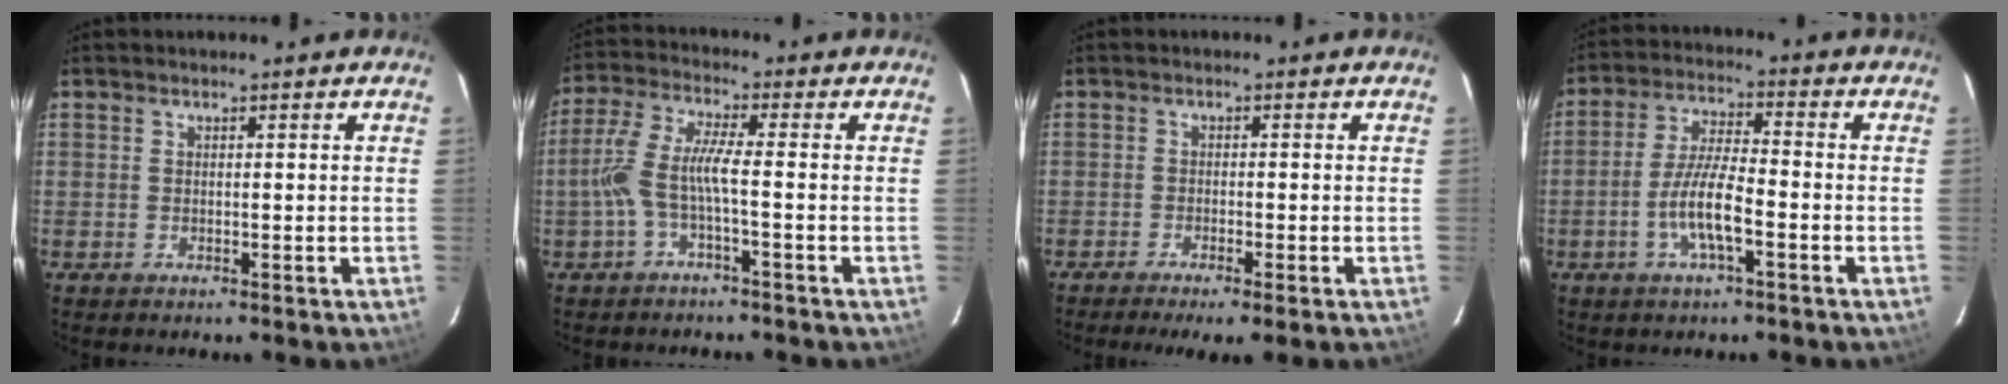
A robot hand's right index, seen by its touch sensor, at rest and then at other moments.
{"total": 6.4, "force": [-2.2, 0.3, 6.0], "torque": [-0.143, 0.008, -0.039]}
{"total": 4.3, "force": [-3.1, 0.0, 2.9], "torque": [-0.062, -0.013, -0.052]}
{"total": 7.9, "force": [-3.2, 1.4, 7.1], "torque": [-0.146, 0.002, -0.060]}